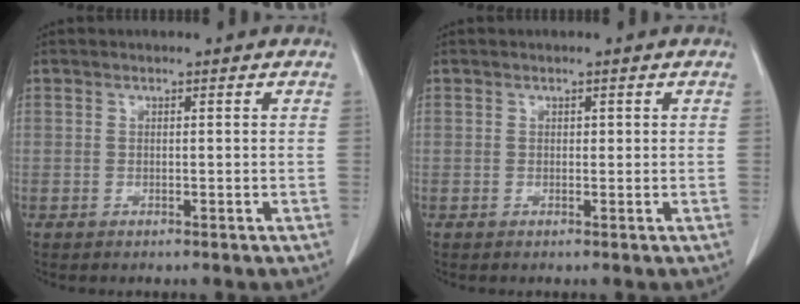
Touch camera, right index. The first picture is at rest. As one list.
[{"total": 0.6, "force": [0.2, 0.4, 0.3], "torque": [0.000, 0.001, 0.001]}]